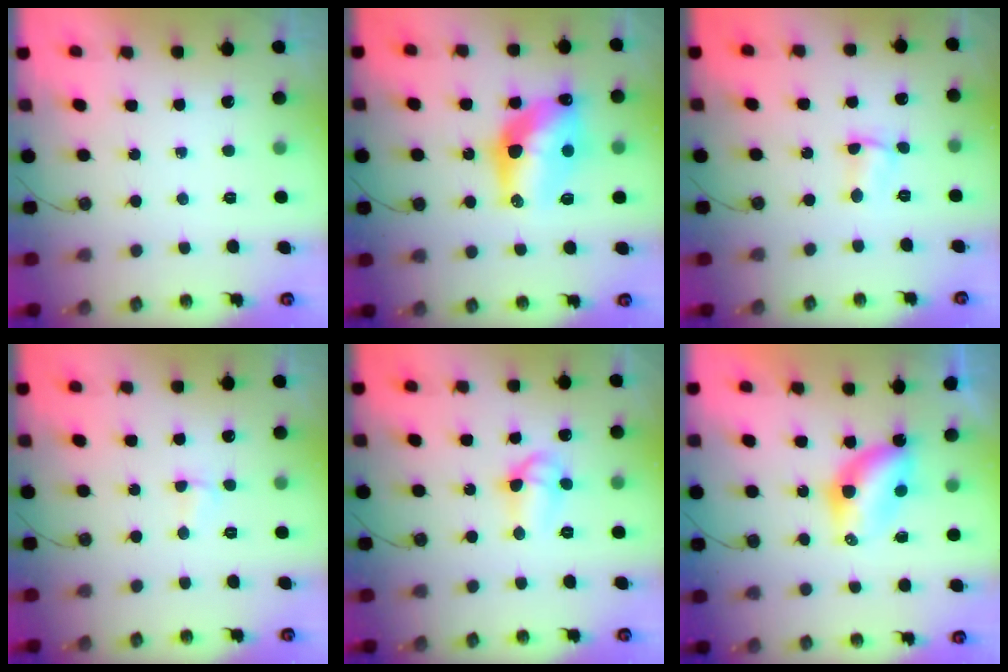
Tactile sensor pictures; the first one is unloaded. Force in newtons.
{"total": 14.7, "press": 14.6, "slide": 1.2}
{"total": 1.6, "press": 1.5, "slide": 0.5}
{"total": 2.9, "press": 2.9, "slide": 0.6}
{"total": 7.9, "press": 7.8, "slide": 1.4}
{"total": 6.8, "press": 6.8, "slide": 0.2}